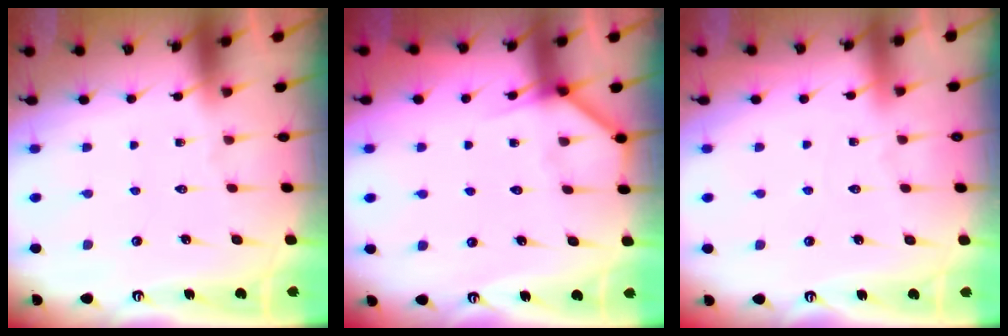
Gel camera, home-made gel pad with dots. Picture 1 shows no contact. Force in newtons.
{"total": 5.3, "press": 5.3, "slide": 0.5}
{"total": 2.6, "press": 2.6, "slide": 0.3}